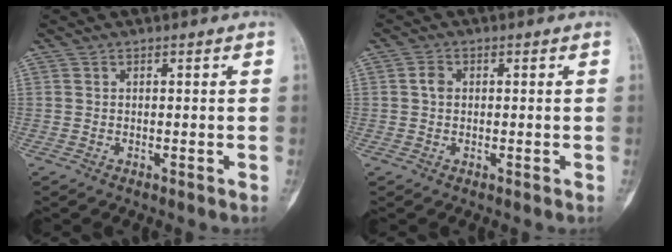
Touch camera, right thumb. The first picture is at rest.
{"total": 2.2, "force": [0.3, 1.7, 1.3], "torque": [-0.019, 0.003, 0.002]}